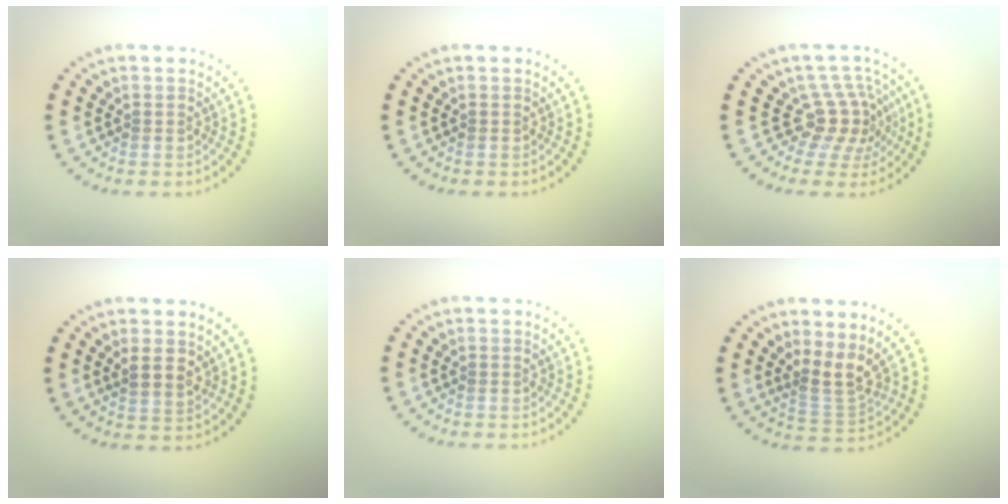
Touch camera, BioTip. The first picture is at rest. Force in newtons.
{"total": 0.0}
{"total": 3.8, "press": 2.7, "slide": 2.6}
{"total": 1.6, "press": 1.5, "slide": 0.5}
{"total": 0.0}
{"total": 2.9, "press": 2.2, "slide": 1.9}